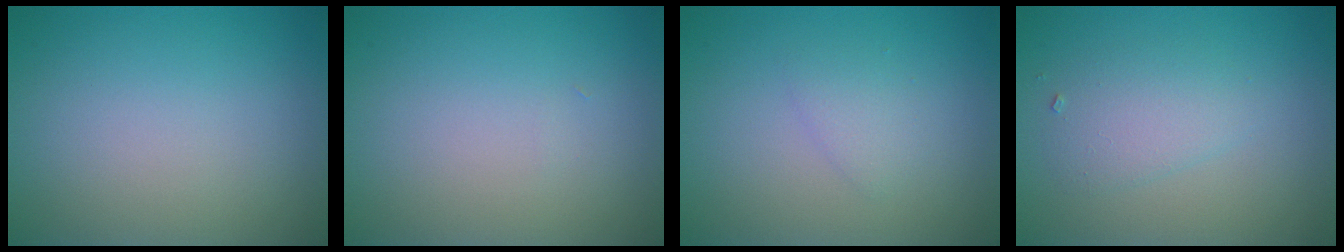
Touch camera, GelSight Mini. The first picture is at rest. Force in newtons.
{"total": 0.0}
{"total": 1.3, "press": 1.3, "slide": 0.1}
{"total": 2.3, "press": 2.3, "slide": 0.2}